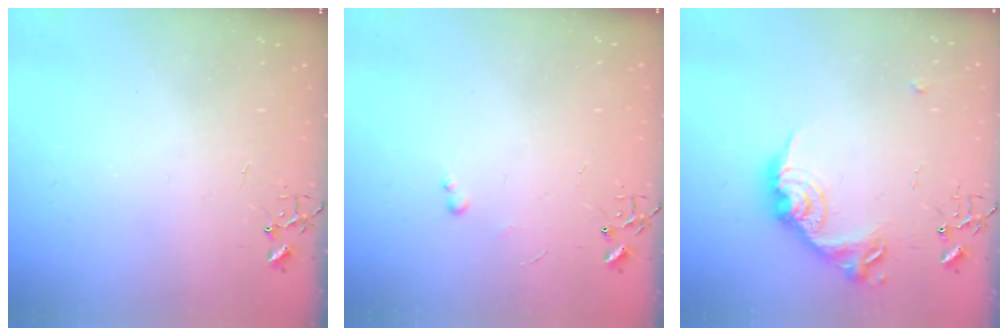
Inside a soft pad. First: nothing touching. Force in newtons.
{"total": 2.4, "press": 2.3, "slide": 0.4}
{"total": 16.7, "press": 16.7, "slide": 0.9}